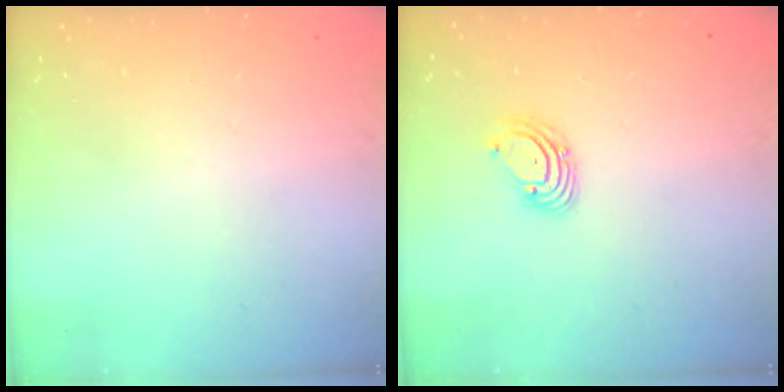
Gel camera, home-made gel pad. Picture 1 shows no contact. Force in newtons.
{"total": 2.6, "press": 2.6, "slide": 0.1}